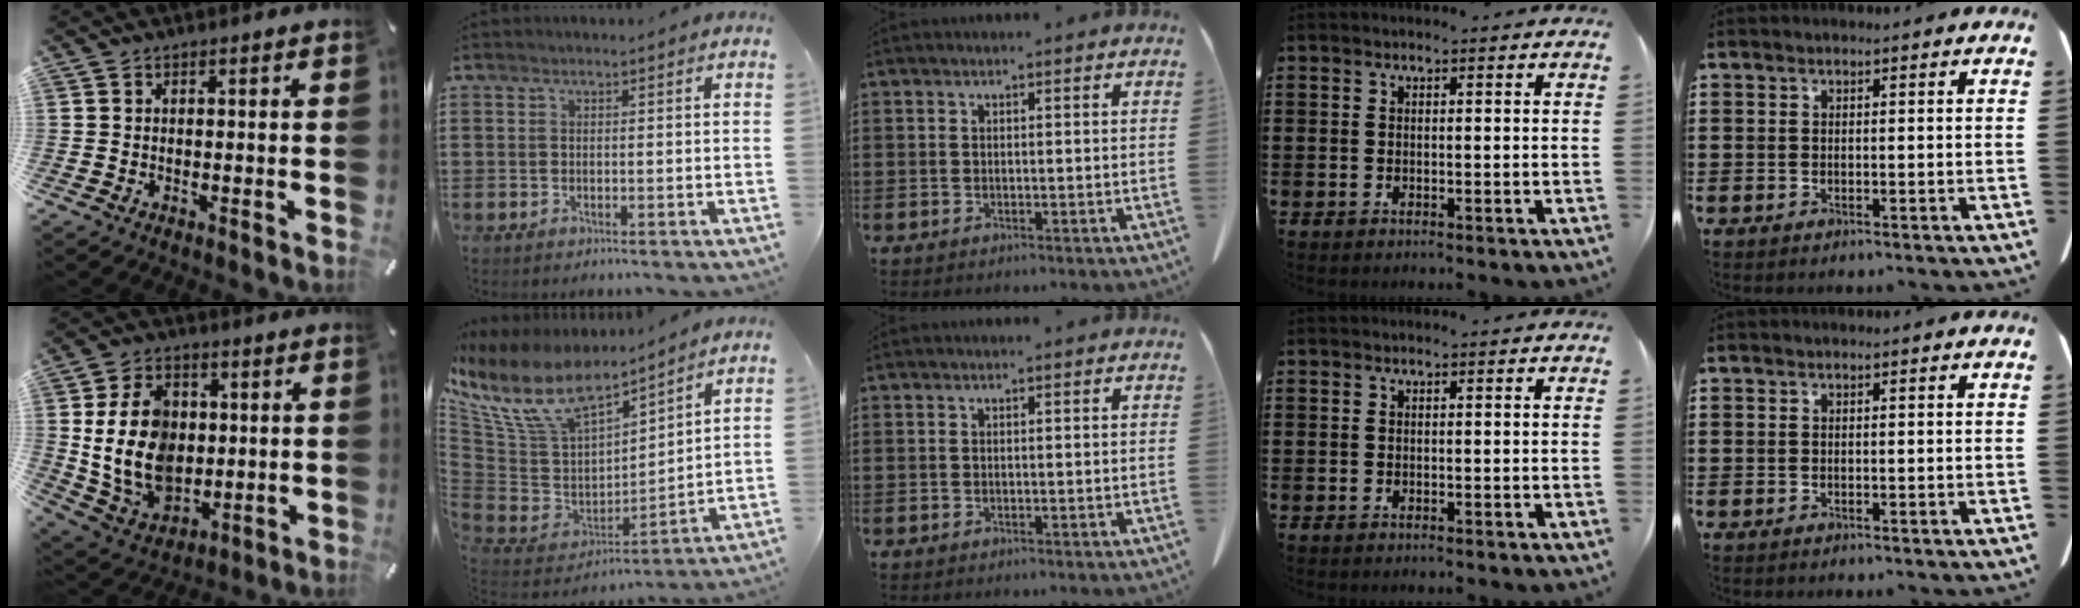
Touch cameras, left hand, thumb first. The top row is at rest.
{"thumb": {"total": 15.8, "force": [0.9, 12.2, 10.0], "torque": [-0.206, 0.005, 0.018]}, "index": {"total": 12.5, "force": [9.0, 5.4, 6.8], "torque": [-0.180, -0.057, 0.162]}}